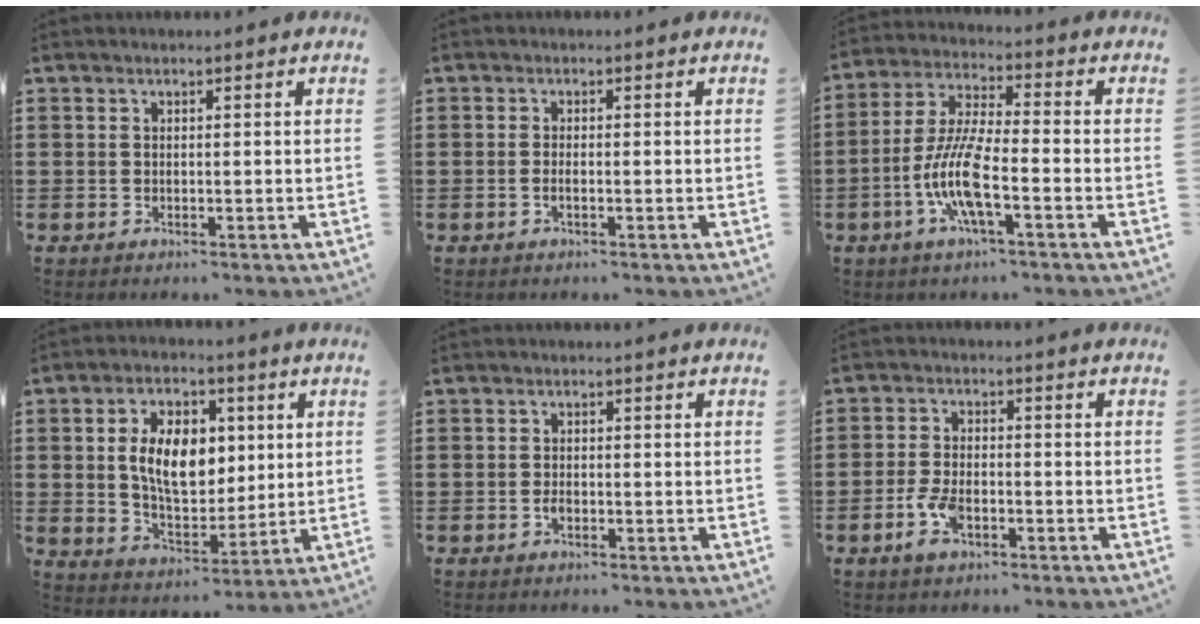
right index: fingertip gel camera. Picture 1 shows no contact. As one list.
[{"total": 0.9, "force": [-0.4, 0.0, 0.8], "torque": [-0.018, -0.007, -0.005]}, {"total": 9.4, "force": [-3.5, 1.7, 8.5], "torque": [-0.195, -0.018, -0.072]}, {"total": 10.1, "force": [1.8, 6.2, 7.7], "torque": [-0.158, 0.010, 0.027]}, {"total": 1.2, "force": [-0.6, 0.5, 1.0], "torque": [-0.021, -0.006, -0.009]}, {"total": 4.4, "force": [-2.0, 2.2, 3.3], "torque": [-0.077, -0.003, -0.040]}]